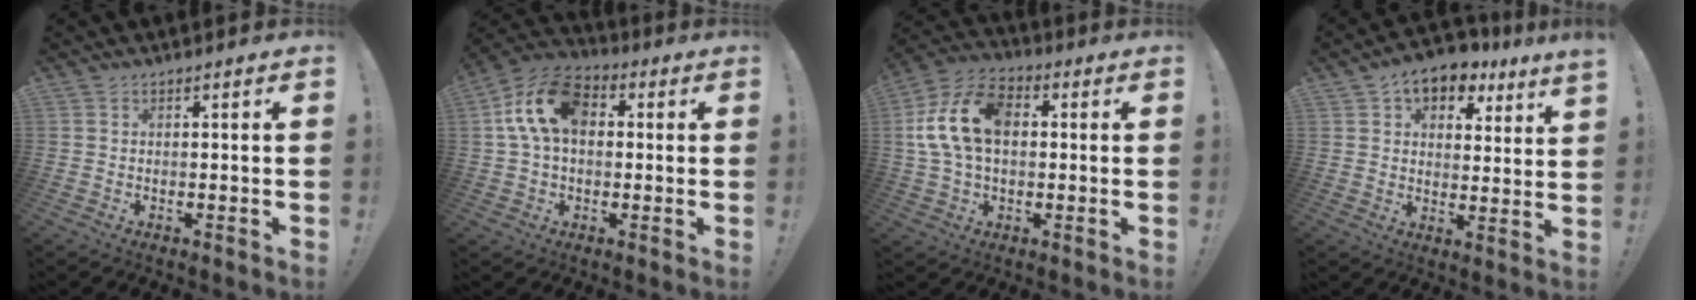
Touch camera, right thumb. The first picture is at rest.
{"total": 15.1, "force": [3.5, 9.7, 11.1], "torque": [-0.197, 0.011, 0.065]}
{"total": 16.5, "force": [2.2, 10.9, 12.2], "torque": [-0.232, 0.008, 0.039]}
{"total": 9.8, "force": [6.6, 5.0, 5.2], "torque": [-0.069, -0.039, 0.119]}